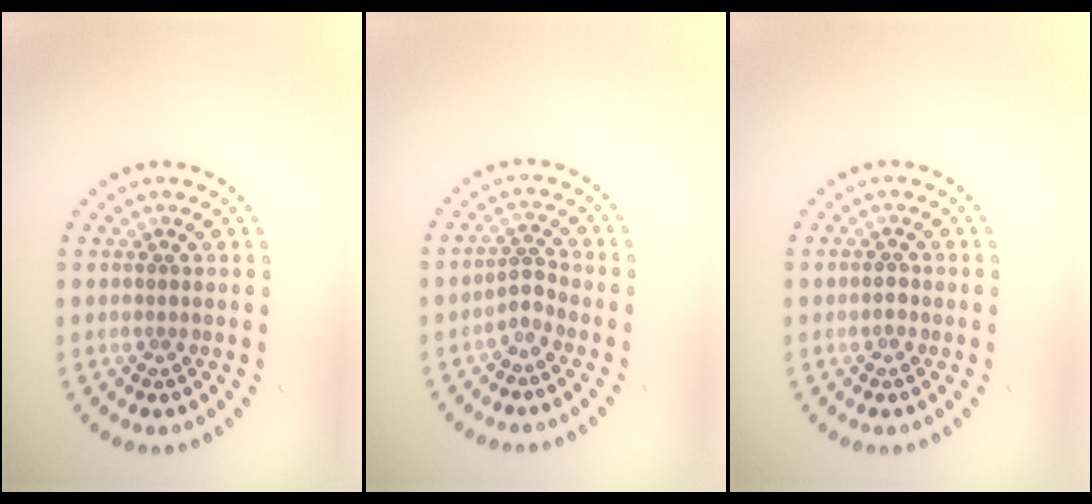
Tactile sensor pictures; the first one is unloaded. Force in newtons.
{"total": 1.5, "press": 1.0, "slide": 1.2}
{"total": 1.0, "press": 1.0, "slide": 0.2}